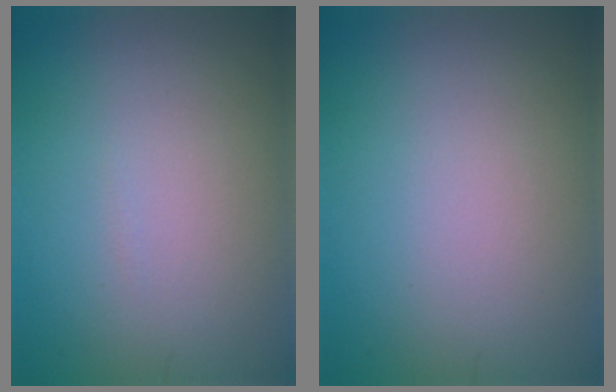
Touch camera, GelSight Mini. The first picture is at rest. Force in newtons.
{"total": 0.0}